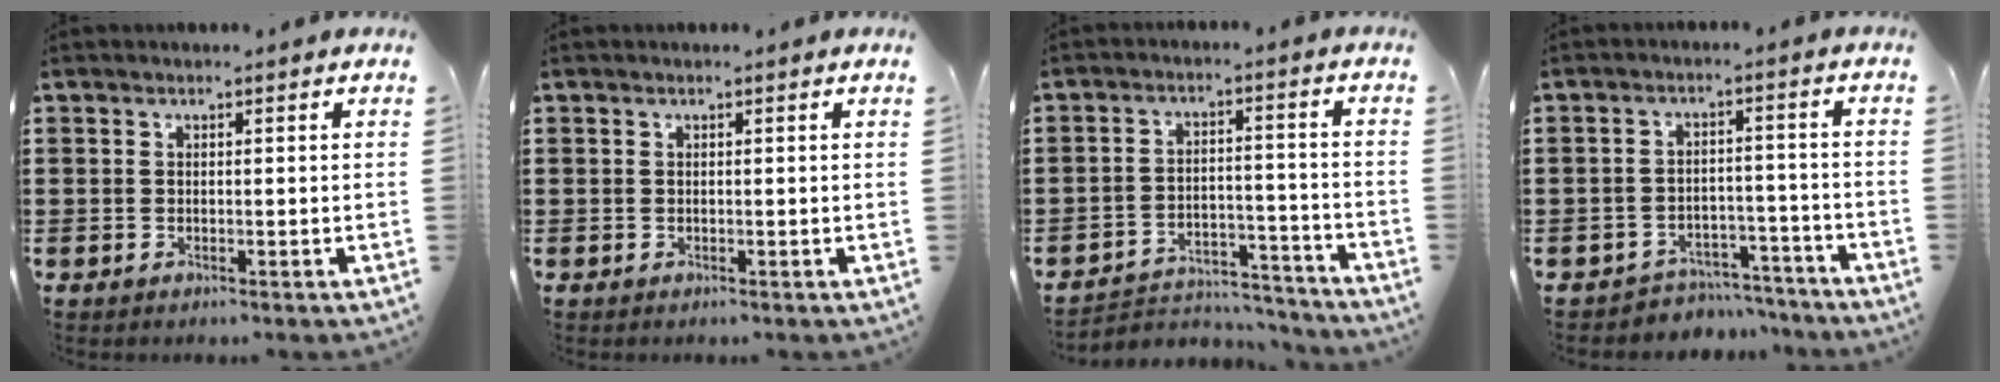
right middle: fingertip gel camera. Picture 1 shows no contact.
{"total": 0.0}
{"total": 4.3, "force": [-4.1, 1.1, 0.7], "torque": [-0.017, 0.009, -0.088]}
{"total": 4.4, "force": [-4.3, 0.9, 0.0], "torque": [-0.004, 0.009, -0.092]}